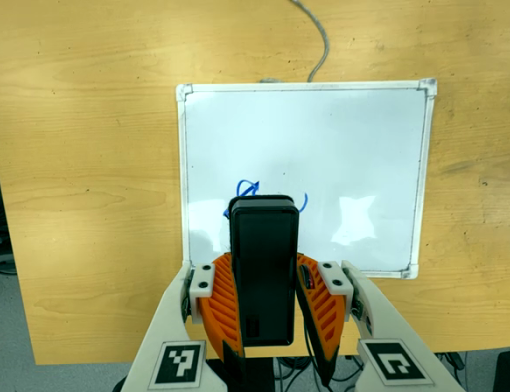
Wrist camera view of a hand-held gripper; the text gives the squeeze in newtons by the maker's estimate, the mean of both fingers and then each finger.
{"total": 6.6, "left": 5.9, "right": 7.3}